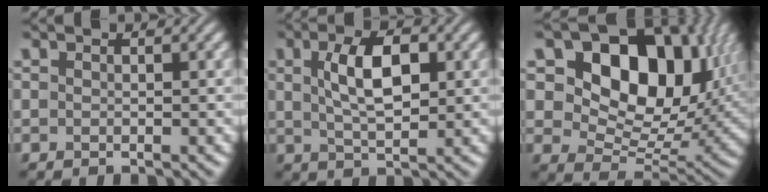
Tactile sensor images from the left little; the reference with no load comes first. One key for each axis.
{"total": 5.3, "fx": 1.1, "fy": 2.4, "fz": 4.6, "tx": -0.089, "ty": 0.005, "tz": 0.021}
{"total": 15.3, "fx": 5.7, "fy": 9.9, "fz": 10.2, "tx": -0.149, "ty": 0.006, "tz": 0.095}